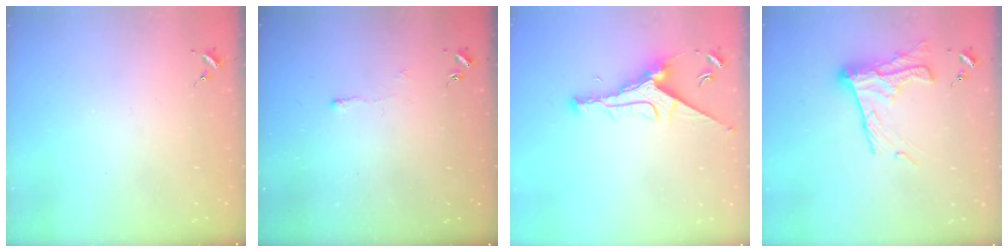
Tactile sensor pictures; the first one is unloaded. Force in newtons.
{"total": 2.8, "press": 2.8, "slide": 0.6}
{"total": 10.6, "press": 10.5, "slide": 1.1}
{"total": 15.8, "press": 15.8, "slide": 1.0}